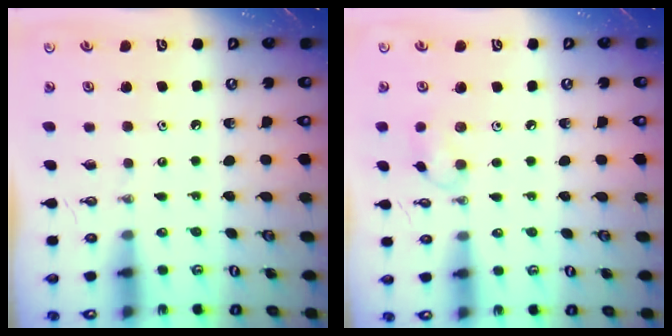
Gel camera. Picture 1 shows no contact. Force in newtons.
{"total": 6.8, "press": 6.6, "slide": 1.9}